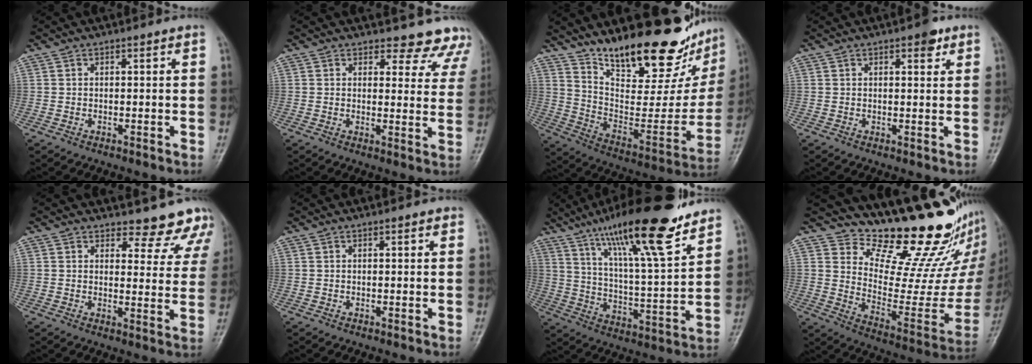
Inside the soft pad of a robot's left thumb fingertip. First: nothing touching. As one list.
[{"total": 10.5, "force": [9.7, 4.1, 0.5], "torque": [0.051, -0.064, 0.080]}, {"total": 27.0, "force": [20.6, 8.2, 15.5], "torque": [-0.201, -0.111, 0.314]}, {"total": 2.7, "force": [1.6, 1.2, 1.8], "torque": [-0.013, -0.005, 0.019]}, {"total": 10.3, "force": [9.5, 3.9, 1.0], "torque": [0.037, -0.068, 0.089]}, {"total": 0.8, "force": [0.4, 0.4, 0.6], "torque": [-0.005, 0.001, 0.002]}, {"total": 20.9, "force": [14.6, 3.6, 14.6], "torque": [-0.223, -0.062, 0.246]}, {"total": 23.3, "force": [19.3, 7.4, 10.7], "torque": [-0.102, -0.164, 0.277]}]